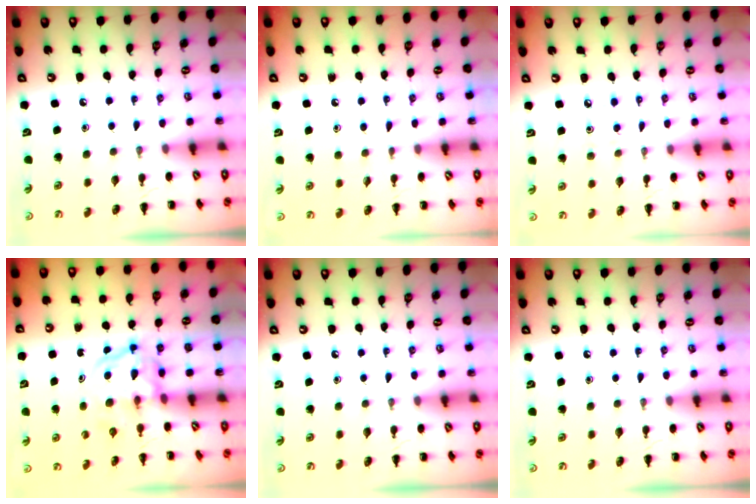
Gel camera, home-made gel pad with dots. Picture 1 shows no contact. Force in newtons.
{"total": 3.9, "press": 3.6, "slide": 1.5}
{"total": 2.8, "press": 2.7, "slide": 1.0}
{"total": 3.9, "press": 3.9, "slide": 0.4}
{"total": 0.0}
{"total": 0.0}